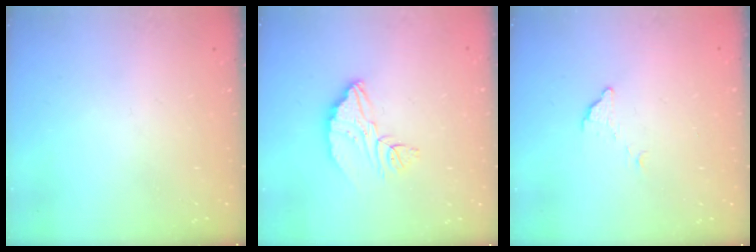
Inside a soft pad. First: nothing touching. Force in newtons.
{"total": 9.6, "press": 9.6, "slide": 0.7}
{"total": 3.6, "press": 3.6, "slide": 0.1}